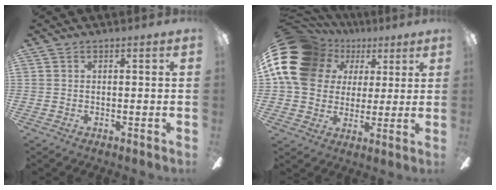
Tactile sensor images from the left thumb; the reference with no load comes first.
{"total": 19.0, "force": [5.1, 15.7, 9.4], "torque": [-0.186, -0.011, 0.097]}